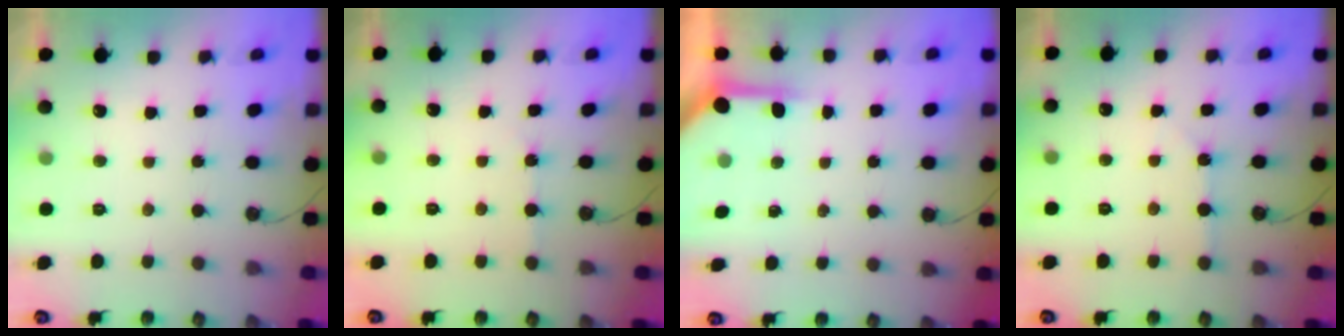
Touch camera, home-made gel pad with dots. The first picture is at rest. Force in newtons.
{"total": 2.3, "press": 2.3, "slide": 0.4}
{"total": 4.0, "press": 3.9, "slide": 0.4}
{"total": 2.5, "press": 2.5, "slide": 0.3}